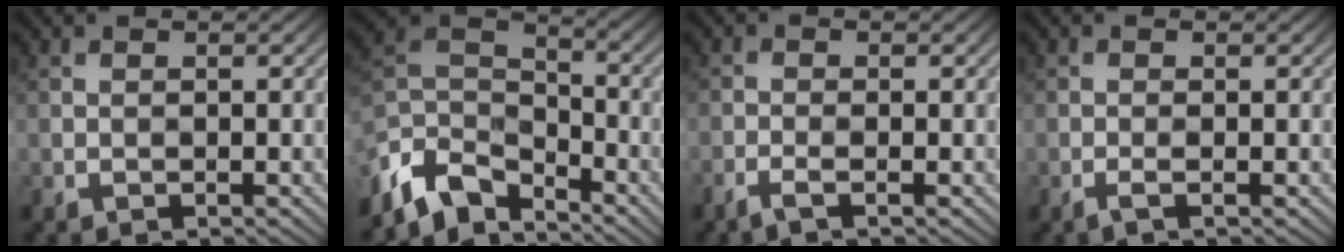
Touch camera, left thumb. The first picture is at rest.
{"total": 8.8, "force": [-5.2, 5.1, 4.9], "torque": [-0.115, 0.010, -0.113]}
{"total": 1.3, "force": [-0.4, 0.2, 1.2], "torque": [-0.023, 0.003, -0.016]}
{"total": 1.1, "force": [0.6, 0.0, 0.9], "torque": [-0.014, 0.007, 0.001]}